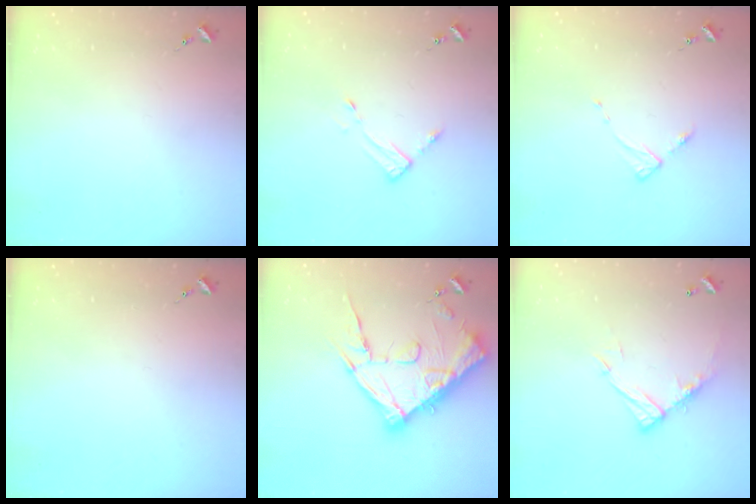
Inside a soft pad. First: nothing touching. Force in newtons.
{"total": 3.0, "press": 3.0, "slide": 0.3}
{"total": 3.7, "press": 3.6, "slide": 0.4}
{"total": 0.0}
{"total": 19.4, "press": 19.4, "slide": 1.0}
{"total": 12.8, "press": 12.8, "slide": 1.0}